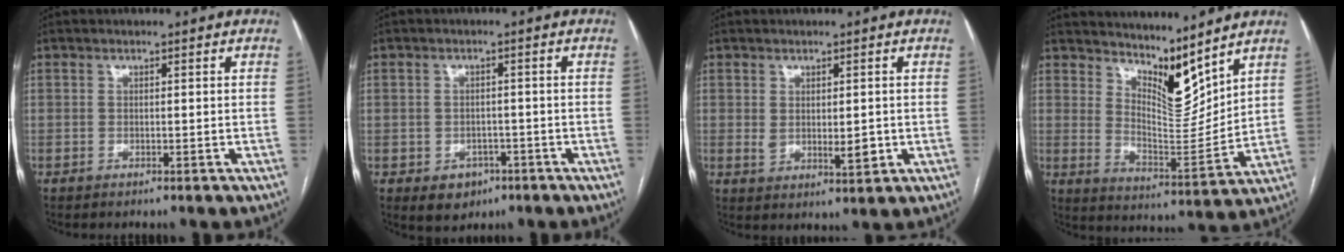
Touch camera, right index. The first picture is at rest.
{"total": 4.4, "force": [-1.9, 3.7, 1.5], "torque": [-0.013, 0.007, -0.014]}
{"total": 4.7, "force": [0.0, 2.2, 4.1], "torque": [-0.063, -0.011, 0.009]}
{"total": 9.9, "force": [8.5, 2.0, 4.7], "torque": [-0.081, -0.021, 0.158]}